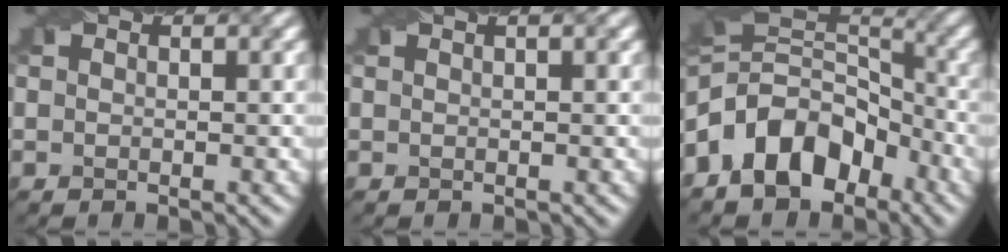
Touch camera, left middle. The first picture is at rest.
{"total": 1.5, "force": [0.8, 0.5, 1.2], "torque": [-0.013, -0.002, 0.007]}
{"total": 8.4, "force": [-4.4, 5.4, 4.8], "torque": [-0.065, 0.015, -0.103]}